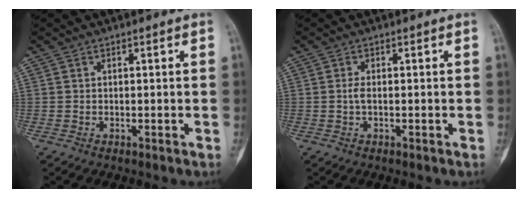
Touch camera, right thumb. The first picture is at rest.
{"total": 1.1, "force": [-0.1, 0.2, 1.1], "torque": [-0.028, -0.002, -0.005]}